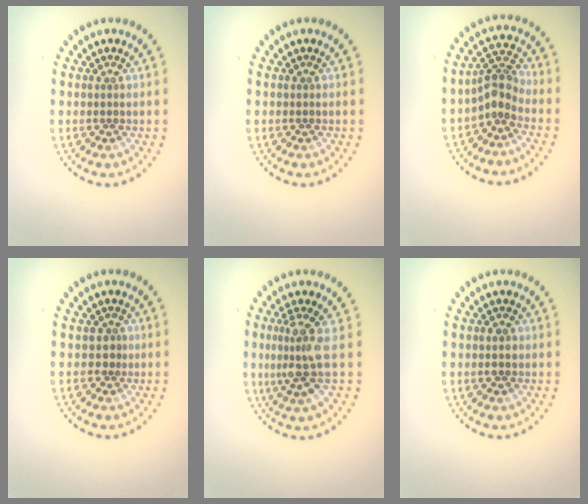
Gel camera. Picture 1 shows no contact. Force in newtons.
{"total": 0.0}
{"total": 2.9, "press": 2.2, "slide": 1.9}
{"total": 0.7, "press": 0.5, "slide": 0.6}
{"total": 3.3, "press": 2.6, "slide": 2.0}
{"total": 1.4, "press": 1.4, "slide": 0.1}